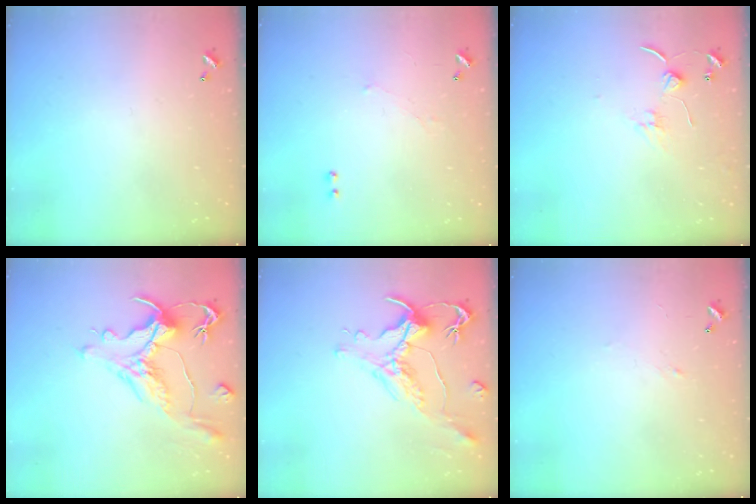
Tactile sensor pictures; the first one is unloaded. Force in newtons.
{"total": 0.7, "press": 0.2, "slide": 0.7}
{"total": 2.3, "press": 2.3, "slide": 0.1}
{"total": 2.4, "press": 2.0, "slide": 1.4}
{"total": 1.8, "press": 1.3, "slide": 1.2}
{"total": 2.4, "press": 2.4, "slide": 0.4}